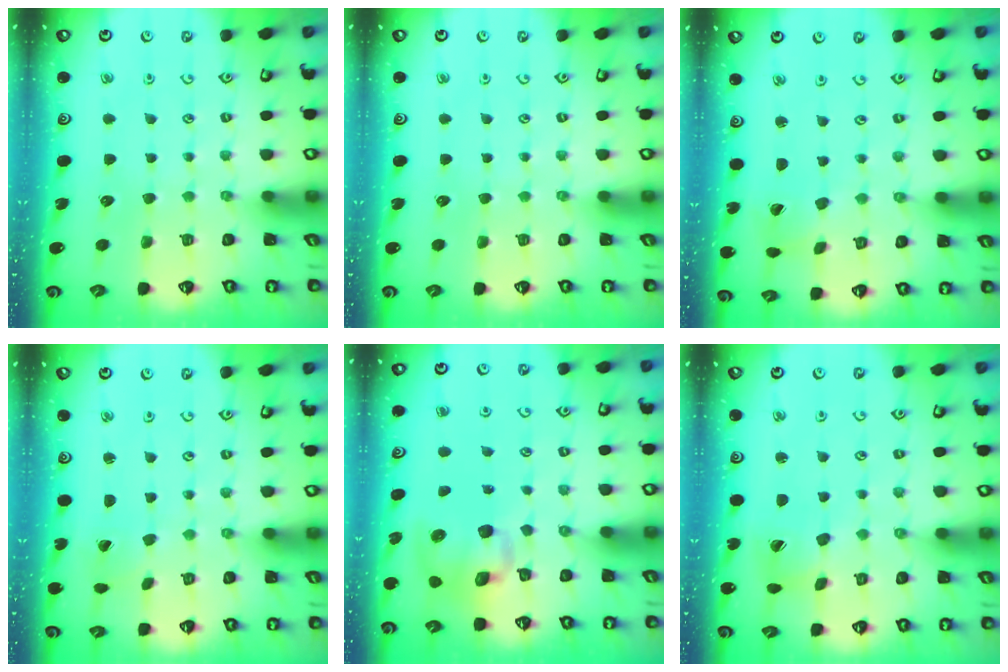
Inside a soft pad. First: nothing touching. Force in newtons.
{"total": 0.0}
{"total": 1.5, "press": 1.5, "slide": 0.2}
{"total": 0.6, "press": 0.3, "slide": 0.5}
{"total": 10.5, "press": 10.4, "slide": 1.8}
{"total": 7.5, "press": 7.5, "slide": 0.6}